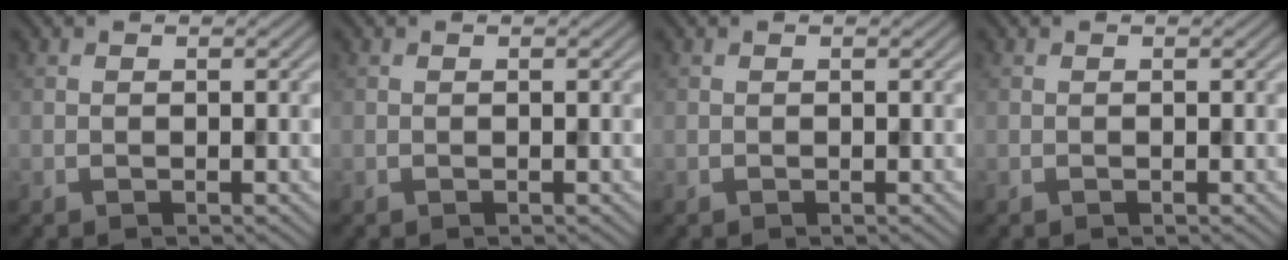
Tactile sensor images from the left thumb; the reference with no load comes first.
{"total": 0.0}
{"total": 0.0}
{"total": 0.0}